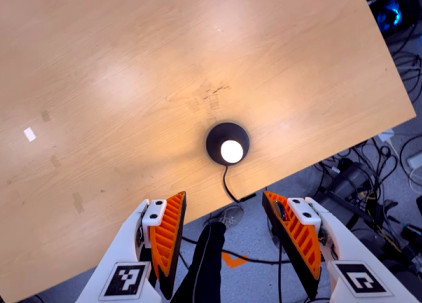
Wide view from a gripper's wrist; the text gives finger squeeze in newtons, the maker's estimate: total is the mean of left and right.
{"total": 0.0}